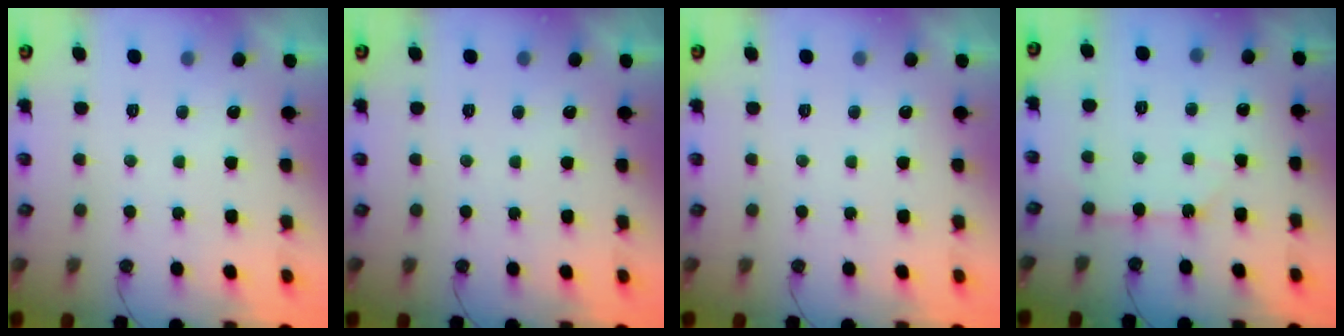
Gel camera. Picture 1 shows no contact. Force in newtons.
{"total": 0.0}
{"total": 0.0}
{"total": 4.6, "press": 4.6, "slide": 0.5}